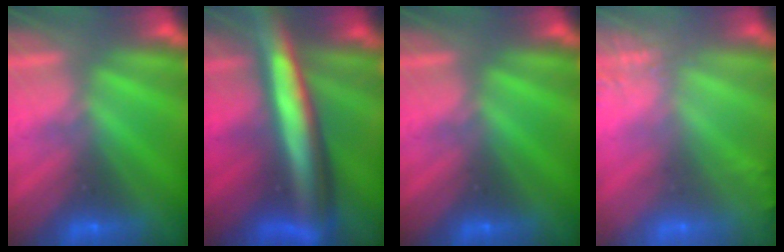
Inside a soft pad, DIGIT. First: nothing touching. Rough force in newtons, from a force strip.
{"total": 7.5}
{"total": 0.0}
{"total": 2.4}